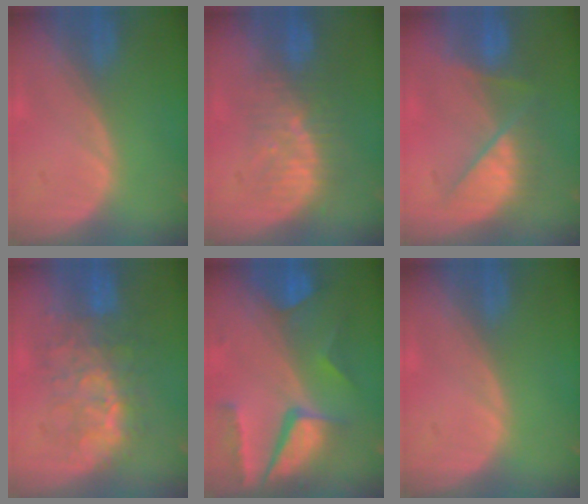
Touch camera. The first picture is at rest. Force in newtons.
{"total": 8.3, "press": 7.7, "slide": 3.0}
{"total": 7.2, "press": 7.2, "slide": 0.6}
{"total": 9.4, "press": 8.7, "slide": 3.4}
{"total": 10.5, "press": 8.7, "slide": 6.0}
{"total": 0.0}